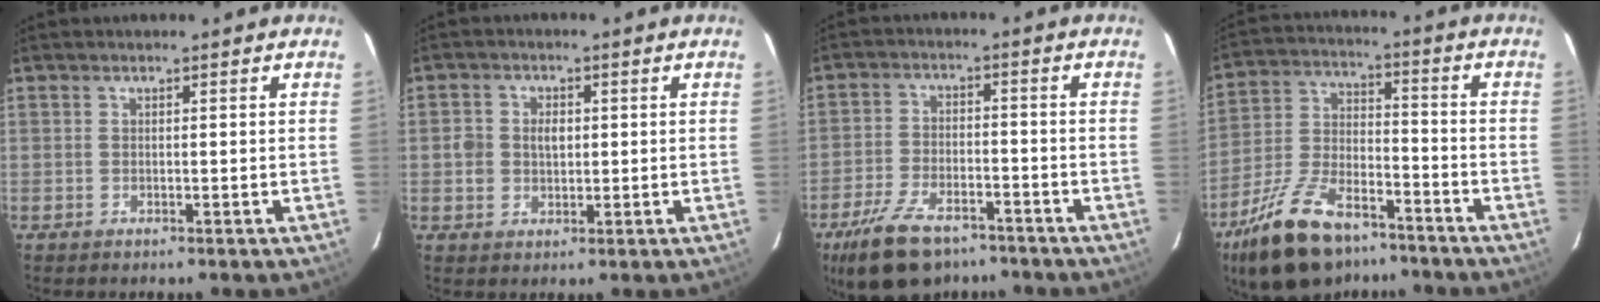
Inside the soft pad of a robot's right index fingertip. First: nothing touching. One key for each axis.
{"total": 4.1, "fx": 0.0, "fy": 3.6, "fz": 2.0, "tx": -0.038, "ty": 0.010, "tz": 0.000}
{"total": 13.7, "fx": -9.7, "fy": 6.6, "fz": 7.1, "tx": -0.163, "ty": -0.009, "tz": -0.165}
{"total": 19.4, "fx": -13.7, "fy": 8.7, "fz": 10.8, "tx": -0.222, "ty": -0.007, "tz": -0.236}